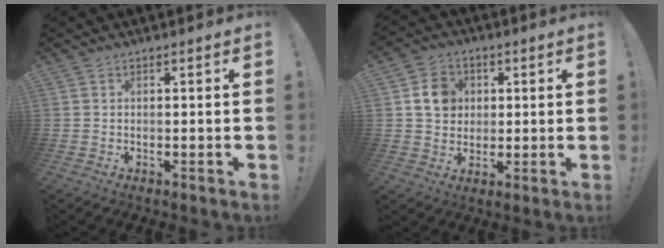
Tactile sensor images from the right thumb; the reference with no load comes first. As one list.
[{"total": 9.1, "force": [2.6, 8.0, 3.6], "torque": [-0.043, -0.002, 0.054]}]